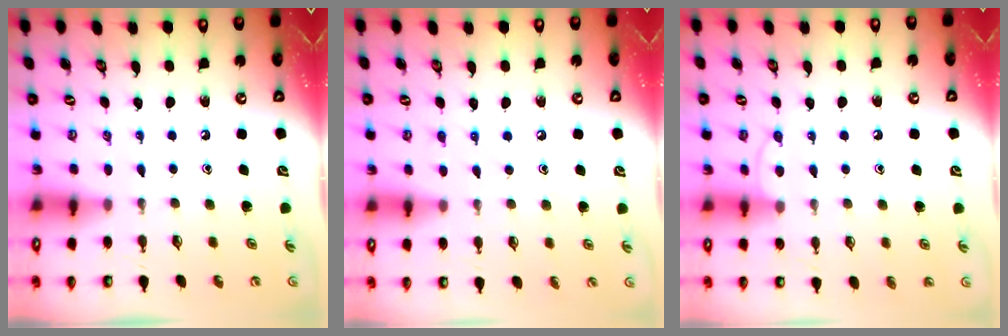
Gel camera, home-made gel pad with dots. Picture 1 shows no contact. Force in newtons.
{"total": 5.0, "press": 5.0, "slide": 0.5}
{"total": 6.3, "press": 6.3, "slide": 0.6}